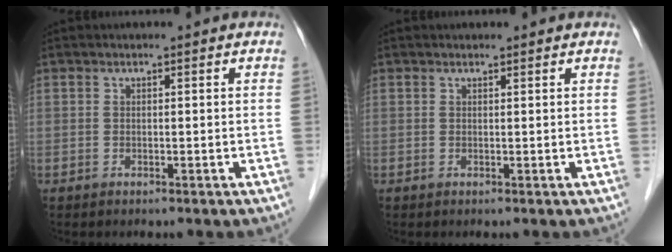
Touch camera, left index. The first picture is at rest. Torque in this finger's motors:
{"motor_torque": [0.27, -0.22, 0.00, -0.01]}